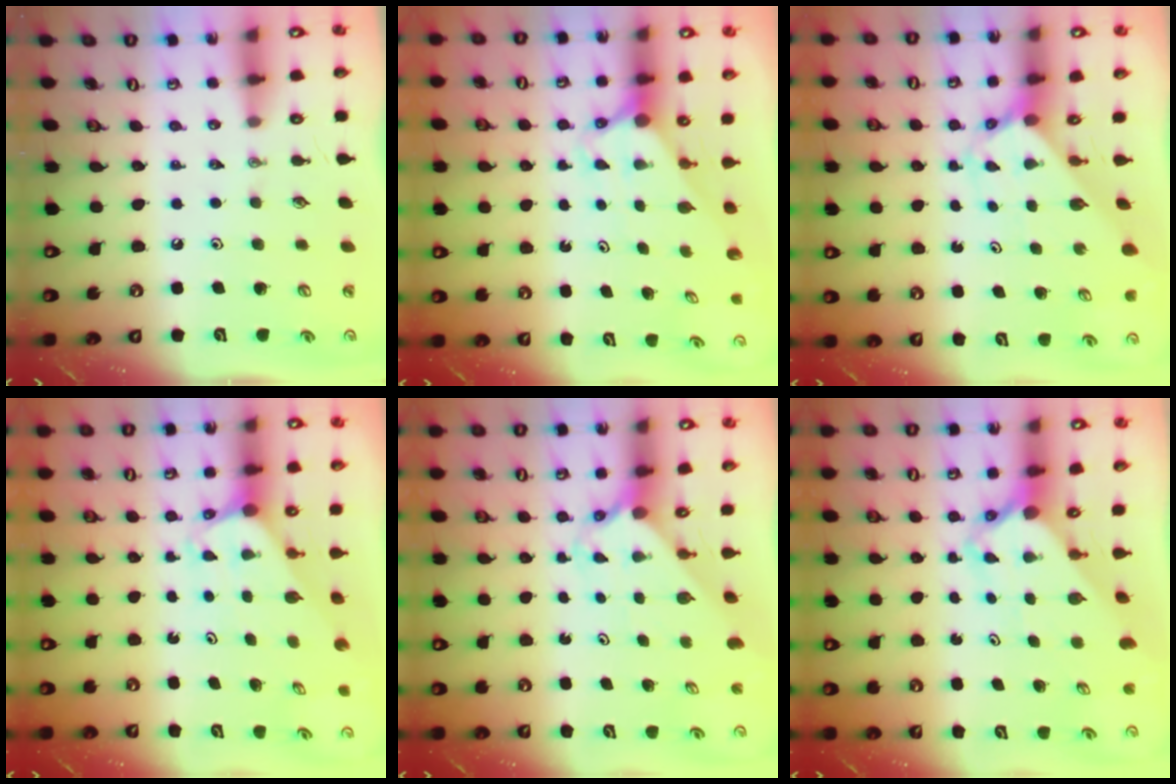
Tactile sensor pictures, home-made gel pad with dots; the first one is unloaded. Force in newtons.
{"total": 2.7, "press": 2.7, "slide": 0.0}
{"total": 2.7, "press": 2.7, "slide": 0.2}
{"total": 1.8, "press": 1.8, "slide": 0.1}
{"total": 2.3, "press": 2.3, "slide": 0.2}
{"total": 3.4, "press": 3.4, "slide": 0.4}